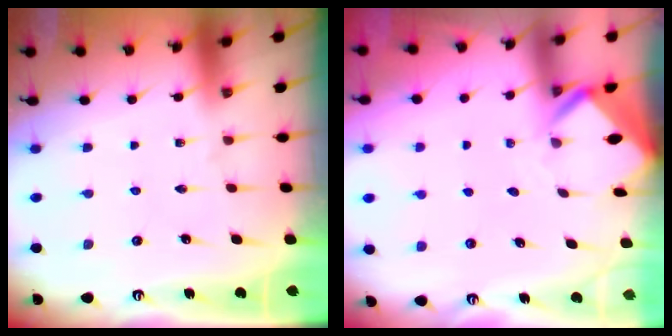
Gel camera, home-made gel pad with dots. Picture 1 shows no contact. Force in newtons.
{"total": 2.9, "press": 2.9, "slide": 0.2}